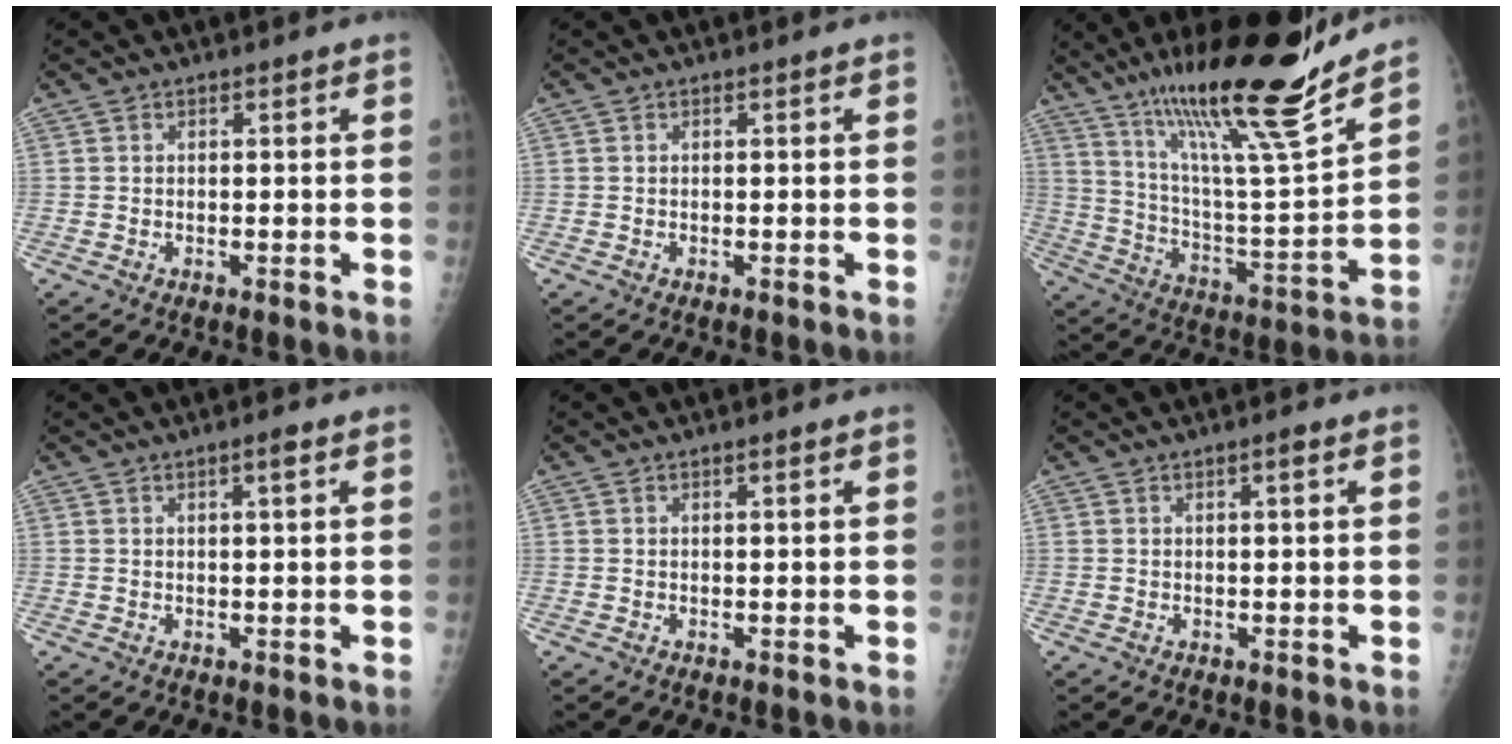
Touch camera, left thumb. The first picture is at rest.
{"total": 0.0}
{"total": 24.3, "force": [17.7, 2.7, 16.4], "torque": [-0.248, -0.083, 0.304]}
{"total": 2.0, "force": [1.0, 0.3, 1.7], "torque": [-0.024, -0.001, 0.013]}
{"total": 0.6, "force": [0.3, 0.1, 0.5], "torque": [-0.008, 0.000, 0.005]}
{"total": 1.7, "force": [0.8, 0.3, 1.5], "torque": [-0.022, 0.000, 0.011]}